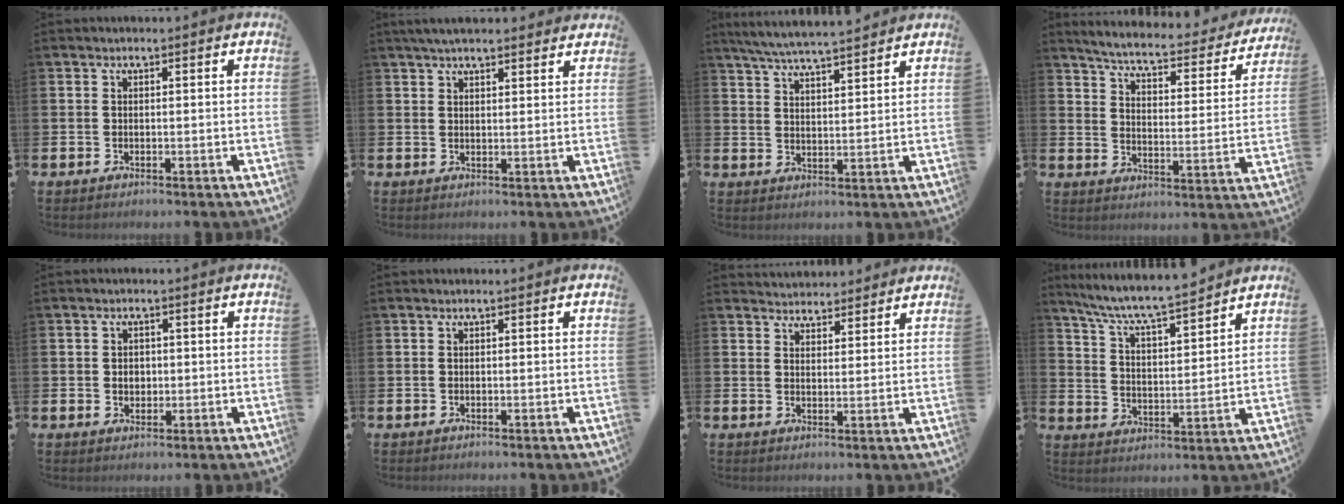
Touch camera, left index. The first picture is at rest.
{"total": 3.8, "force": [3.5, 0.7, 1.4], "torque": [-0.027, -0.008, 0.063]}
{"total": 5.9, "force": [5.7, 0.1, 1.5], "torque": [-0.046, -0.028, 0.103]}
{"total": 5.1, "force": [4.7, 0.7, 1.8], "torque": [-0.057, -0.041, 0.072]}
{"total": 1.9, "force": [0.2, 1.6, 0.9], "torque": [0.000, 0.002, -0.003]}
{"total": 0.0}
{"total": 3.9, "force": [3.8, 0.8, -0.5], "torque": [0.005, -0.021, 0.068]}
{"total": 7.5, "force": [7.2, 0.2, 2.3], "torque": [-0.072, -0.051, 0.124]}